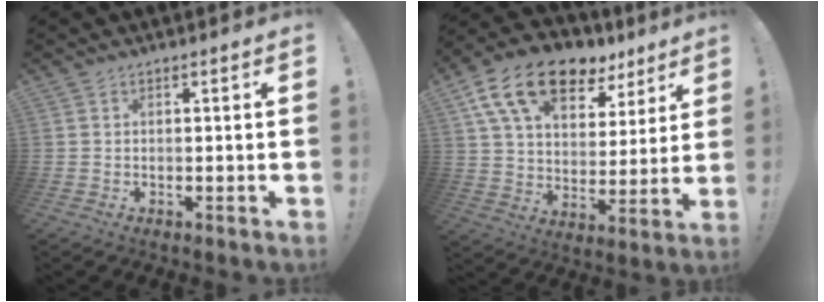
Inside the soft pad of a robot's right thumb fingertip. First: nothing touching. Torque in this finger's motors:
{"motor_torque": [0.68, 2.11, 1.16, 0.51, 0.15]}